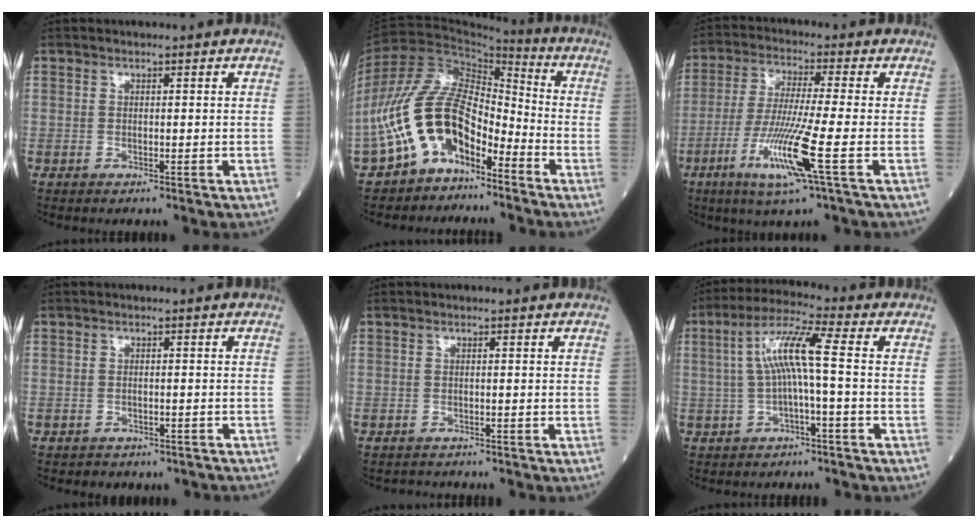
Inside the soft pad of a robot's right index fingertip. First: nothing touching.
{"total": 12.9, "force": [-7.2, 6.8, 8.3], "torque": [-0.179, 0.039, -0.134]}
{"total": 11.0, "force": [-4.1, -0.9, 10.2], "torque": [-0.207, -0.025, -0.082]}
{"total": 4.9, "force": [-4.1, 2.5, 0.9], "torque": [-0.011, 0.016, -0.040]}
{"total": 1.5, "force": [-1.4, 0.4, 0.0], "torque": [-0.002, -0.003, -0.019]}
{"total": 7.9, "force": [0.1, -0.1, 7.9], "torque": [-0.156, 0.025, 0.002]}